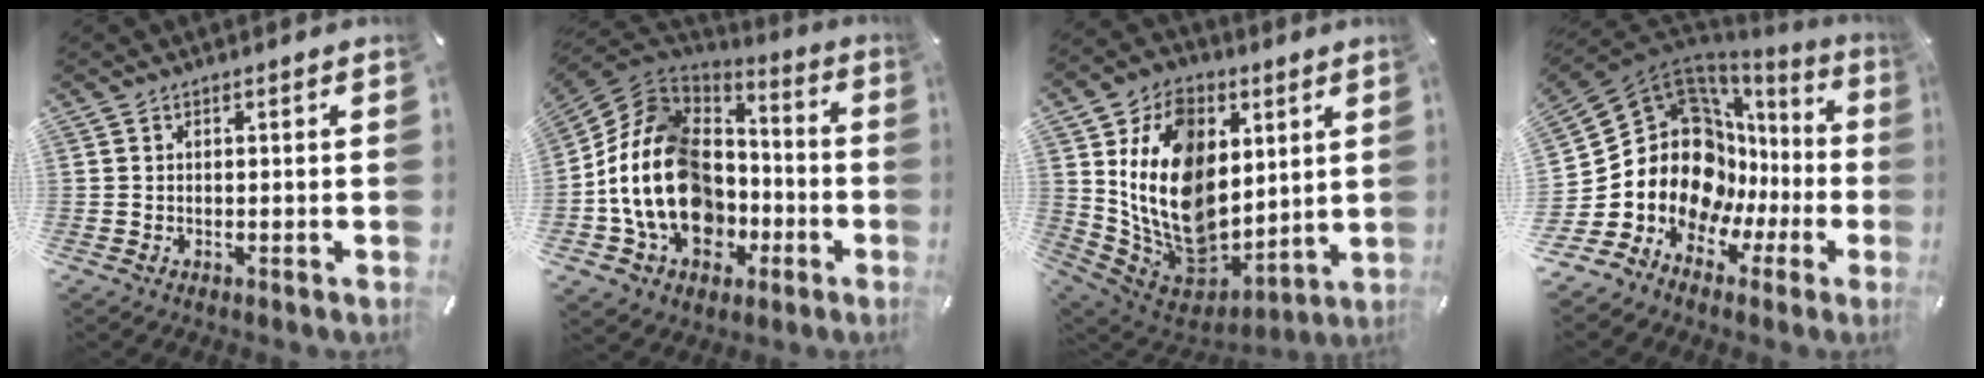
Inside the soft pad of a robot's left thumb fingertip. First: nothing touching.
{"total": 20.4, "force": [-5.0, 16.1, 11.5], "torque": [-0.258, 0.019, -0.082]}
{"total": 20.0, "force": [2.6, 16.0, 11.6], "torque": [-0.223, -0.030, 0.054]}
{"total": 17.1, "force": [1.8, 14.2, 9.4], "torque": [-0.201, -0.068, 0.048]}